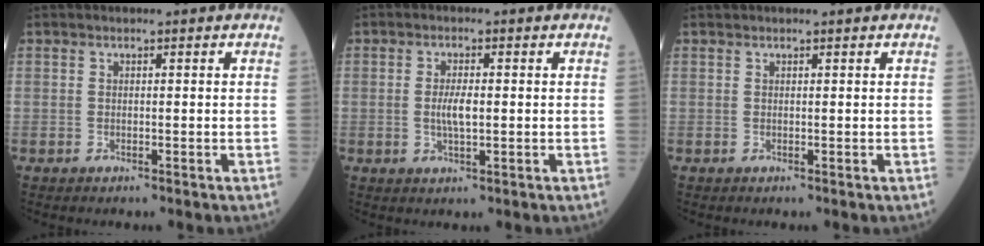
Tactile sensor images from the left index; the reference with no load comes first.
{"total": 3.2, "force": [-0.1, 0.7, 3.1], "torque": [-0.066, -0.003, 0.000]}
{"total": 0.6, "force": [0.6, 0.0, 0.1], "torque": [-0.007, 0.007, 0.011]}